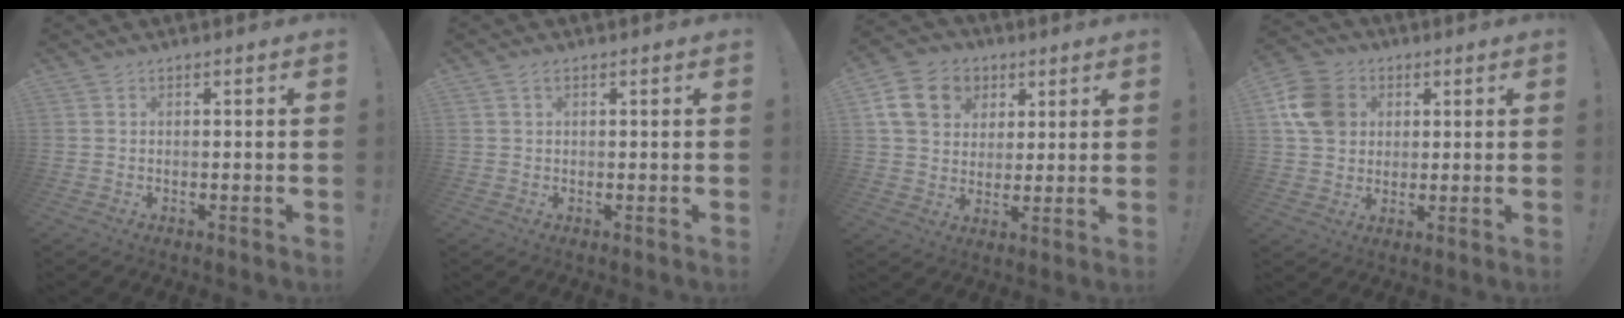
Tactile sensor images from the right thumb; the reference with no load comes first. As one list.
[{"total": 1.6, "force": [0.8, 0.8, 1.1], "torque": [-0.017, 0.000, 0.014]}, {"total": 14.2, "force": [5.4, 11.5, 6.3], "torque": [-0.085, -0.016, 0.111]}, {"total": 11.7, "force": [3.3, 9.9, 5.2], "torque": [-0.077, -0.006, 0.069]}]